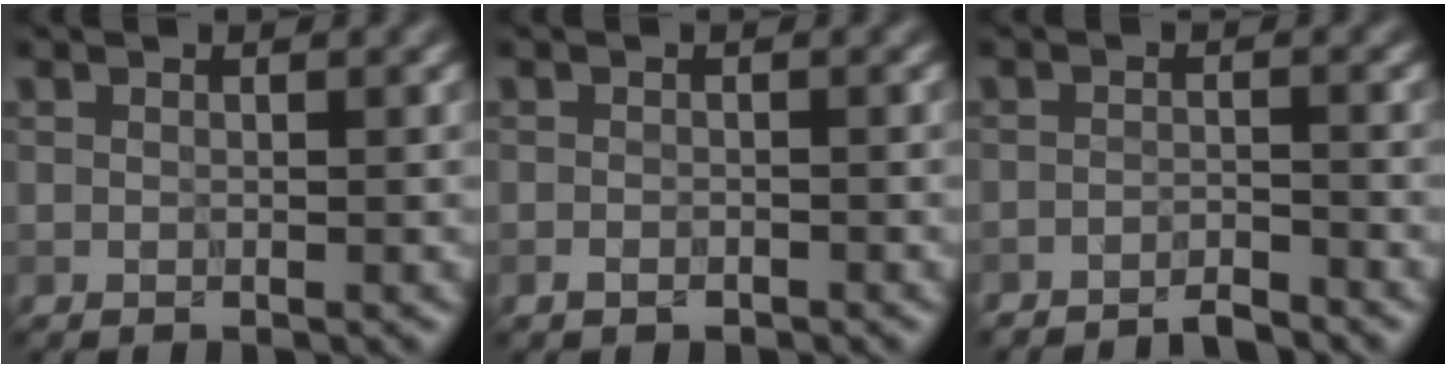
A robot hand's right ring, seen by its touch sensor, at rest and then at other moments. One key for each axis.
{"total": 0.9, "fx": -0.6, "fy": 0.5, "fz": 0.4, "tx": -0.006, "ty": 0.004, "tz": -0.012}
{"total": 2.4, "fx": -2.3, "fy": 0.2, "fz": 0.6, "tx": -0.002, "ty": 0.002, "tz": -0.043}